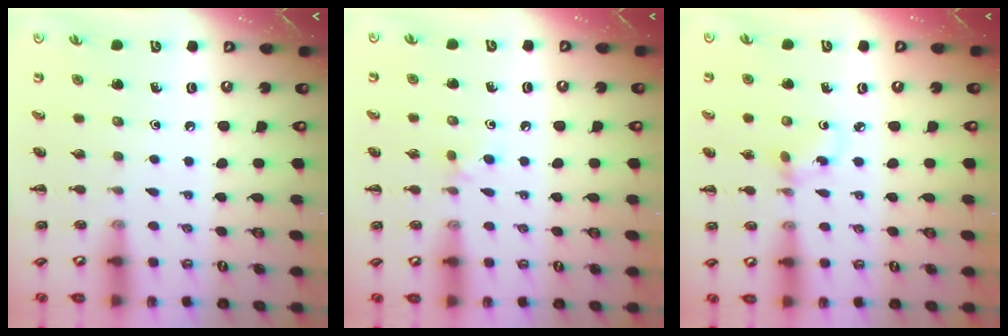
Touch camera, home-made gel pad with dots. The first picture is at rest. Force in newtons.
{"total": 4.4, "press": 4.1, "slide": 1.6}
{"total": 2.8, "press": 2.6, "slide": 1.0}